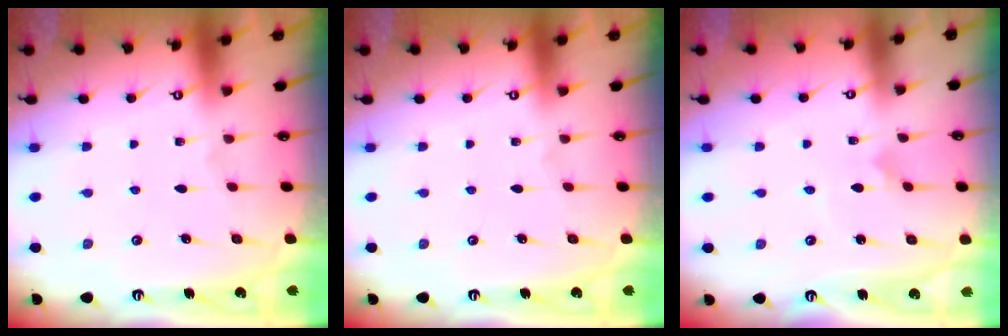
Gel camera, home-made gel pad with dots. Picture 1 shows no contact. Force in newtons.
{"total": 0.0}
{"total": 1.2, "press": 1.2, "slide": 0.0}